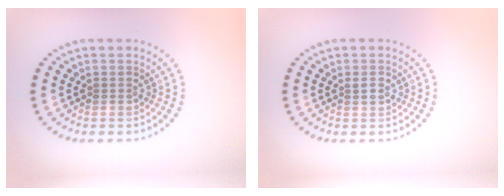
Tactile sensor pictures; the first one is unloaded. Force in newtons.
{"total": 0.5, "press": 0.5, "slide": 0.1}